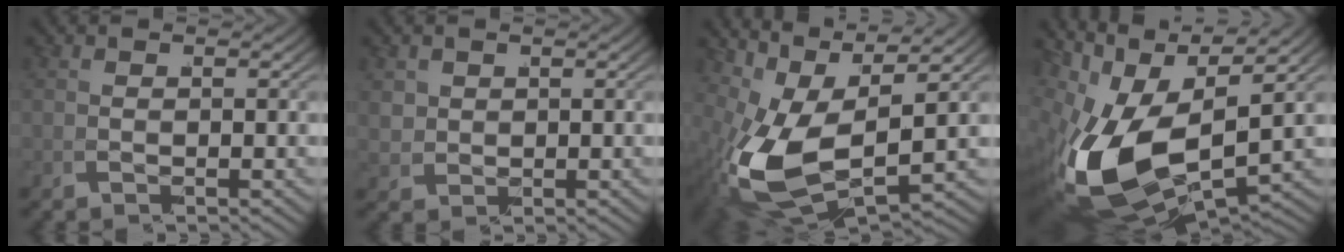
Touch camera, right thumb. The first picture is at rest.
{"total": 2.4, "force": [1.1, 2.0, 0.9], "torque": [-0.032, -0.016, 0.039]}
{"total": 11.2, "force": [0.9, 6.4, 9.1], "torque": [-0.208, -0.050, 0.045]}
{"total": 14.3, "force": [-0.1, 8.2, 11.8], "torque": [-0.267, -0.056, 0.031]}